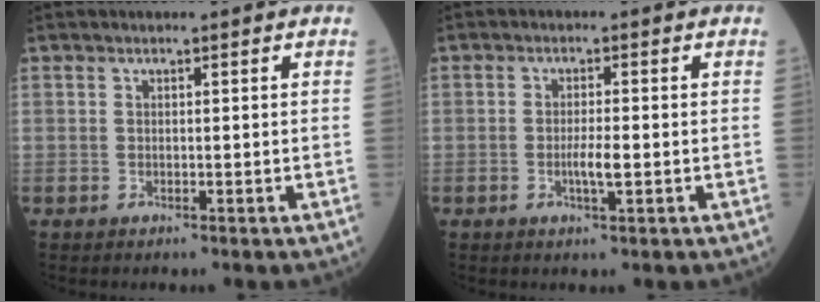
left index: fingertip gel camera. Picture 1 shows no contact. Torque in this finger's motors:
{"motor_torque": [0.35, 0.20, 0.04, 0.02]}